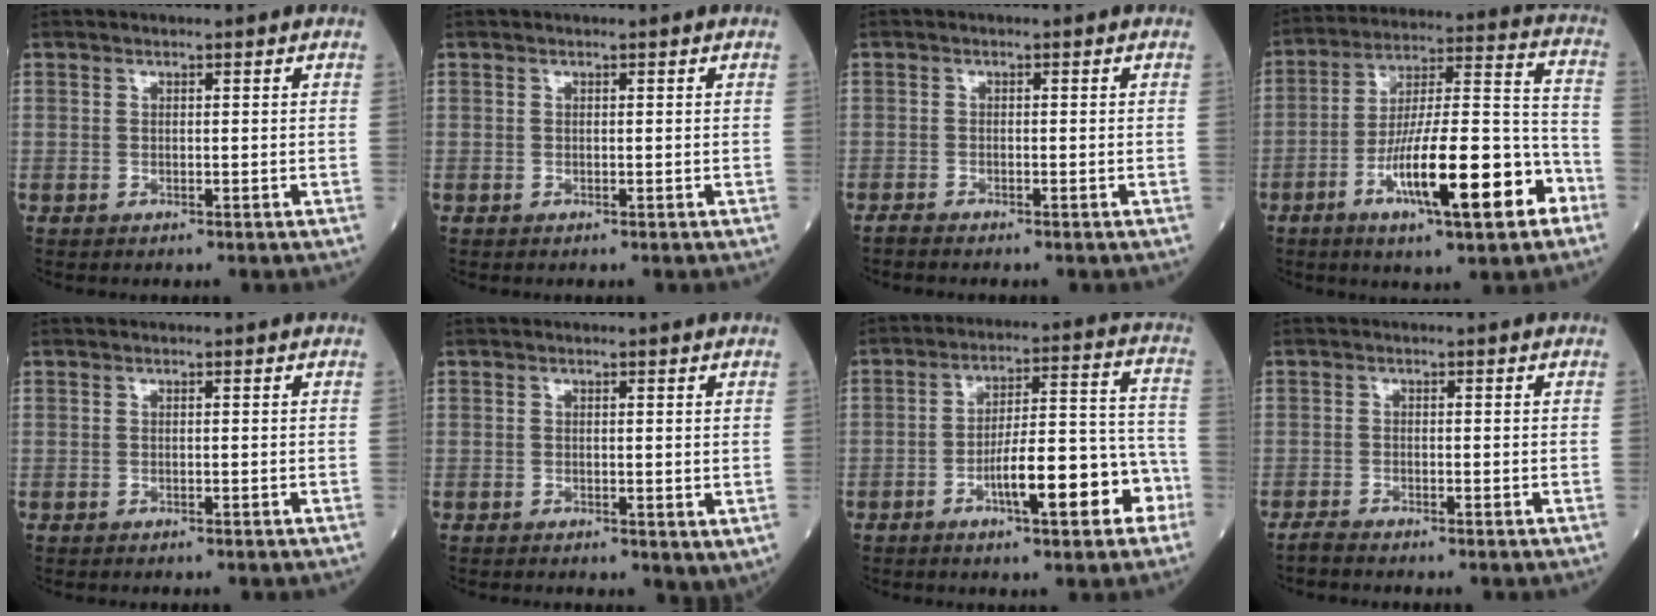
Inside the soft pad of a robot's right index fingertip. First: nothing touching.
{"total": 0.0}
{"total": 1.8, "force": [-1.6, 0.1, 0.8], "torque": [-0.022, -0.006, -0.026]}
{"total": 18.9, "force": [-8.6, 3.0, 16.5], "torque": [-0.272, 0.004, -0.132]}
{"total": 0.7, "force": [-0.6, 0.2, 0.3], "torque": [-0.011, -0.002, -0.009]}
{"total": 3.1, "force": [-0.1, 1.7, 2.6], "torque": [-0.043, -0.010, 0.001]}
{"total": 12.8, "force": [-5.8, 2.8, 11.0], "torque": [-0.167, 0.031, -0.084]}
{"total": 2.0, "force": [-1.8, 0.0, 0.7], "torque": [-0.022, -0.007, -0.034]}